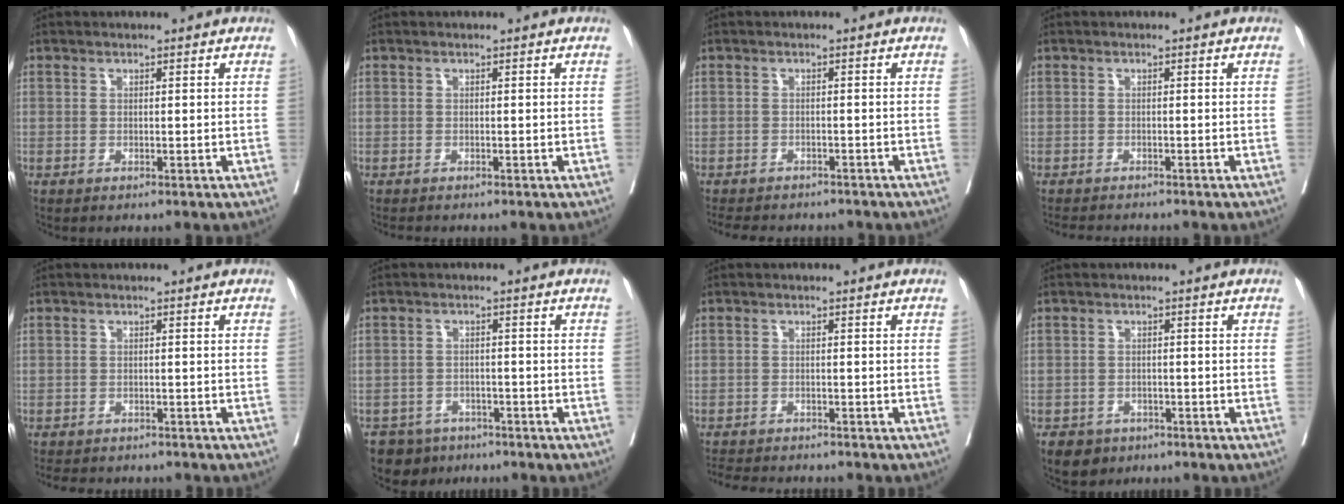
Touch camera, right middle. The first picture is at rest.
{"total": 1.5, "force": [-1.4, 0.2, 0.5], "torque": [-0.010, -0.005, -0.021]}
{"total": 9.1, "force": [-8.1, 3.2, 2.8], "torque": [-0.050, -0.005, -0.105]}
{"total": 4.4, "force": [-4.2, 0.5, 1.3], "torque": [-0.013, -0.010, -0.065]}
{"total": 7.2, "force": [-6.3, 2.5, 2.2], "torque": [-0.031, -0.003, -0.084]}
{"total": 5.6, "force": [-4.4, 3.4, 0.2], "torque": [0.004, 0.004, -0.069]}
{"total": 8.1, "force": [-7.6, 1.3, 2.5], "torque": [-0.035, -0.007, -0.111]}
{"total": 3.8, "force": [-2.5, 2.7, 0.7], "torque": [-0.012, 0.005, -0.036]}